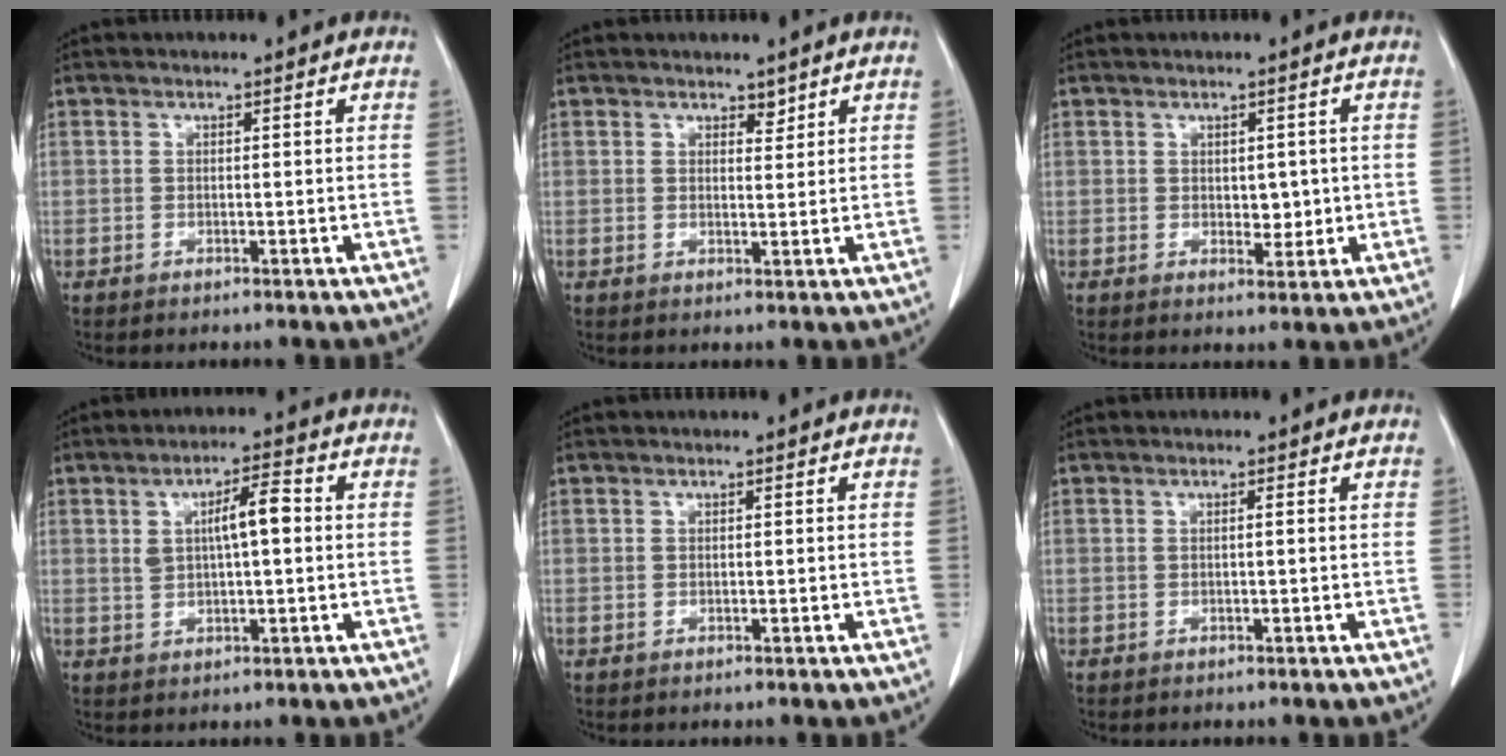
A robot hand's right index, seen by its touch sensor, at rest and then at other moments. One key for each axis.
{"total": 2.1, "fx": 1.5, "fy": 1.2, "fz": 0.8, "tx": -0.016, "ty": 0.001, "tz": 0.028}
{"total": 4.0, "fx": 0.1, "fy": 2.4, "fz": 3.1, "tx": -0.047, "ty": 0.005, "tz": 0.013}
{"total": 6.6, "fx": 1.1, "fy": 1.9, "fz": 6.2, "tx": -0.110, "ty": 0.017, "tz": 0.024}
{"total": 0.0}
{"total": 0.8, "fx": 0.0, "fy": 0.2, "fz": 0.7, "tx": -0.019, "ty": 0.003, "tz": 0.003}